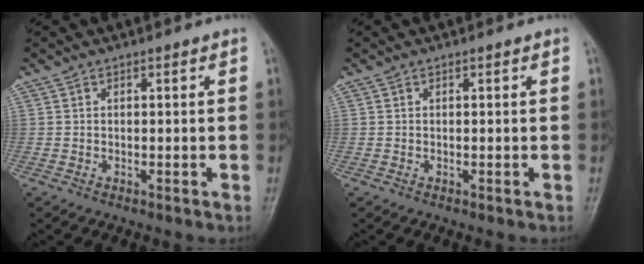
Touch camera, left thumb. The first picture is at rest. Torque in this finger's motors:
{"motor_torque": [0.00, 0.00, -0.07, -0.01, 0.00]}